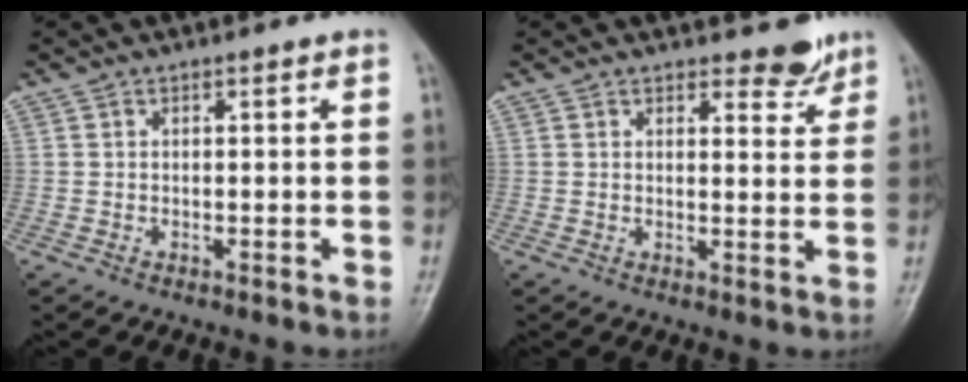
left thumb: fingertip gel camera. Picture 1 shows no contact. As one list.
[{"total": 3.5, "force": [3.1, 1.5, 1.0], "torque": [0.006, -0.025, 0.040]}]